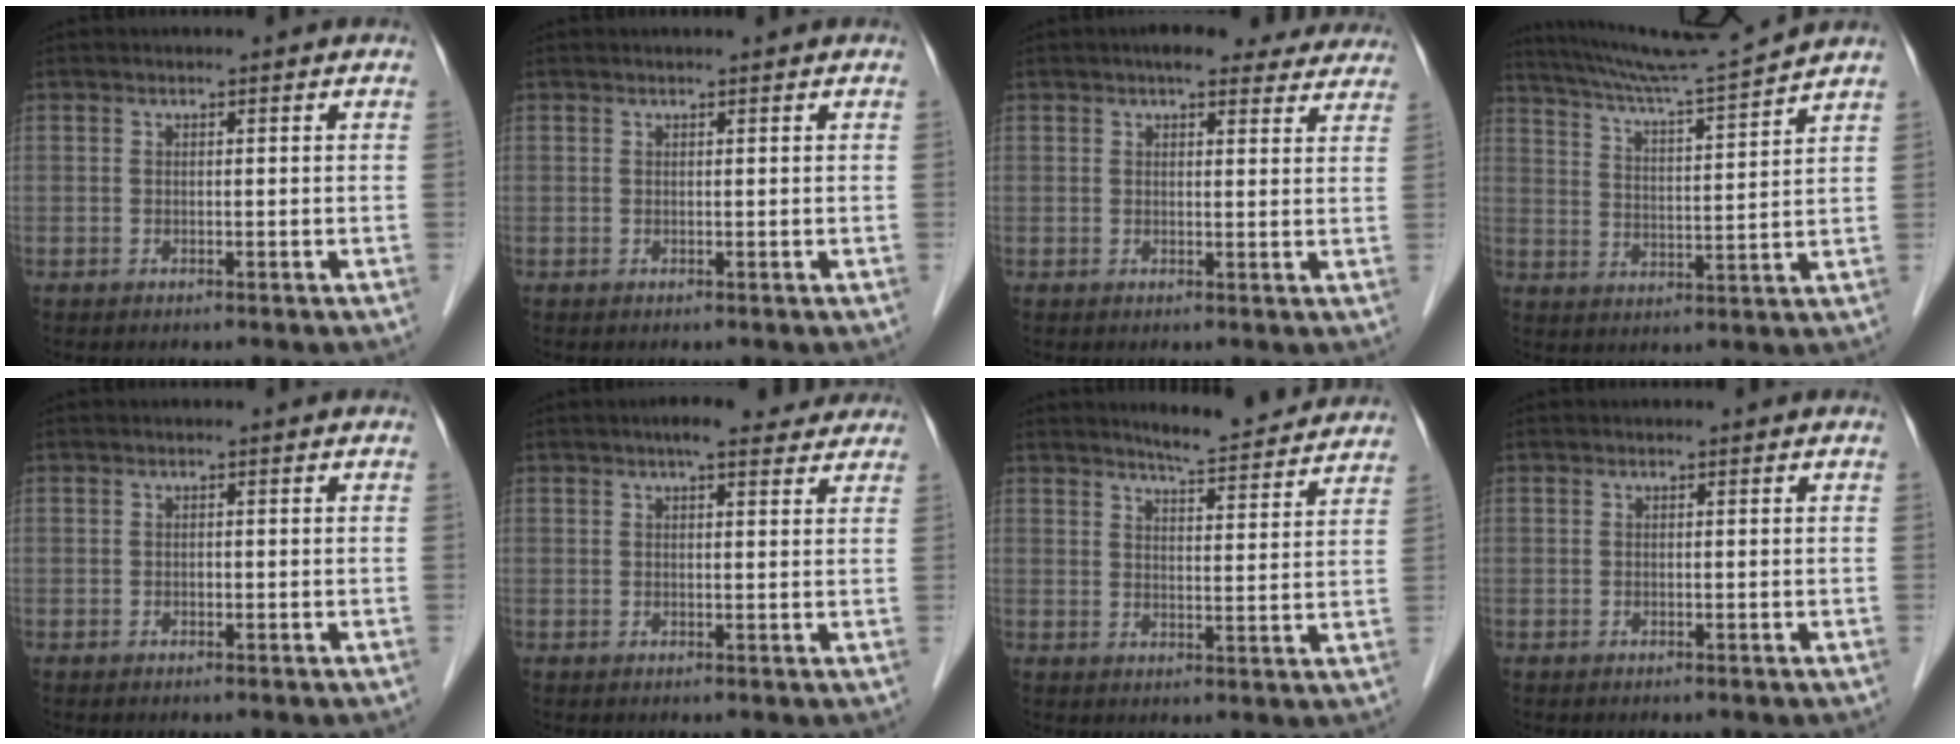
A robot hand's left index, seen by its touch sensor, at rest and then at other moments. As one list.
[{"total": 0.6, "force": [0.6, -0.1, 0.3], "torque": [-0.005, 0.004, 0.013]}, {"total": 10.7, "force": [9.5, 3.0, 4.1], "torque": [-0.030, 0.016, 0.098]}, {"total": 12.0, "force": [11.1, -3.0, 3.4], "torque": [-0.074, -0.021, 0.187]}, {"total": 0.0}, {"total": 6.7, "force": [5.5, 1.7, 3.4], "torque": [-0.043, 0.025, 0.067]}, {"total": 10.4, "force": [9.9, 0.7, 3.2], "torque": [-0.048, -0.002, 0.121]}, {"total": 0.0}]